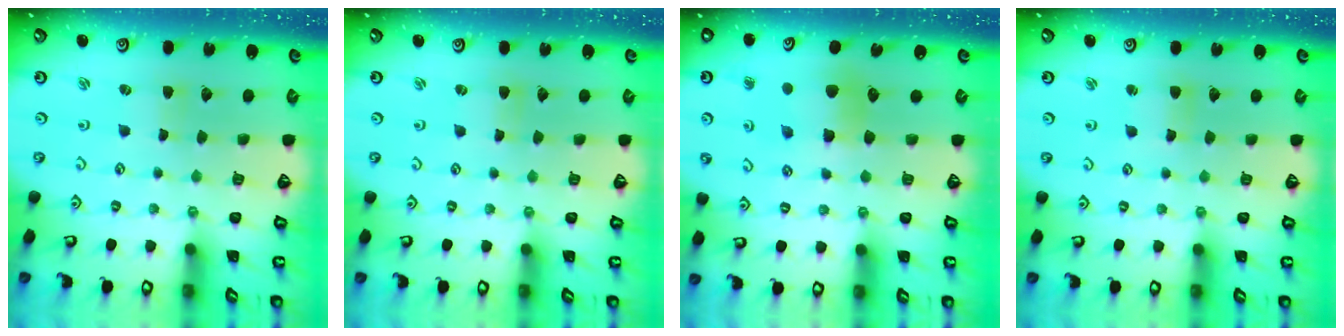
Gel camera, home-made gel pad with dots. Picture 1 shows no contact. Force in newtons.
{"total": 0.0}
{"total": 6.7, "press": 6.7, "slide": 0.6}
{"total": 2.9, "press": 2.9, "slide": 0.3}